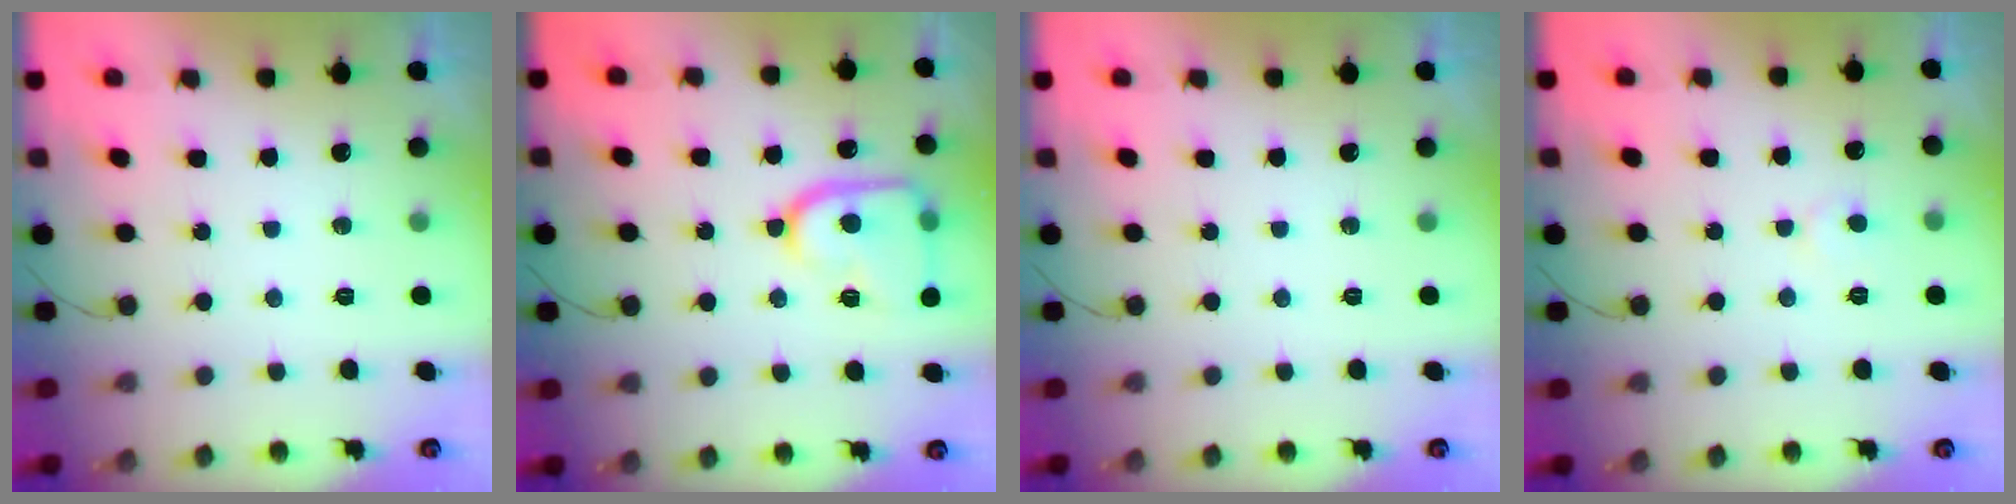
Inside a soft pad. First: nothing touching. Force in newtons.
{"total": 15.8, "press": 15.7, "slide": 1.3}
{"total": 0.0}
{"total": 3.9, "press": 3.9, "slide": 0.4}